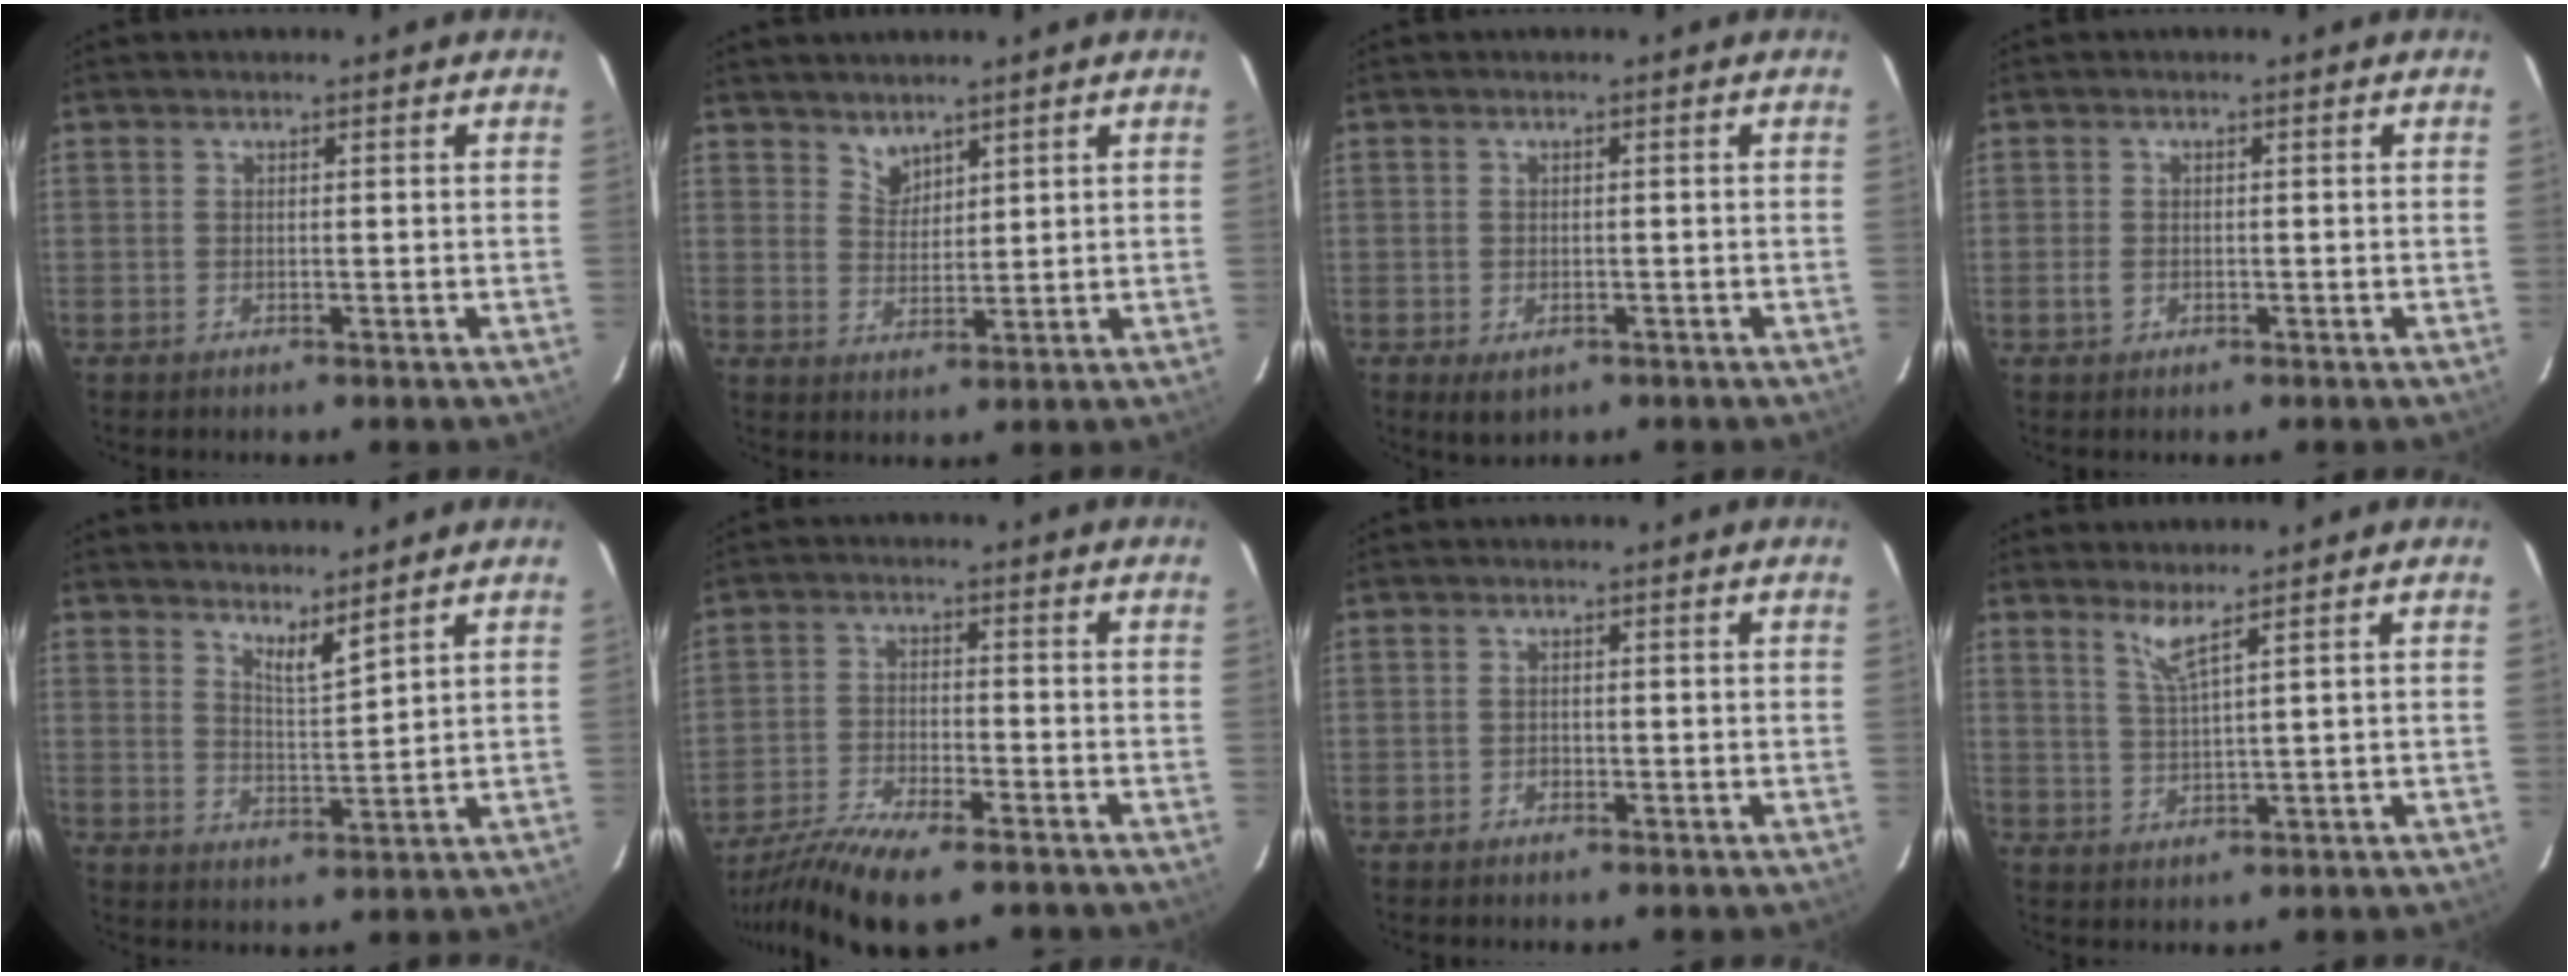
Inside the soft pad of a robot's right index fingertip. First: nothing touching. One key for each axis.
{"total": 3.3, "fx": 2.9, "fy": 1.5, "fz": 0.5, "tx": -0.002, "ty": 0.002, "tz": 0.055}
{"total": 3.2, "fx": -1.4, "fy": 2.2, "fz": 1.8, "tx": -0.034, "ty": -0.008, "tz": -0.017}
{"total": 1.7, "fx": -0.6, "fy": 1.4, "fz": 0.6, "tx": -0.013, "ty": 0.002, "tz": -0.010}
{"total": 4.3, "fx": 3.7, "fy": 0.2, "fz": 2.2, "tx": -0.037, "ty": -0.011, "tz": 0.060}
{"total": 13.0, "fx": -10.4, "fy": 3.0, "fz": 7.3, "tx": -0.170, "ty": -0.032, "tz": -0.191}
{"total": 0.8, "fx": -0.4, "fy": 0.6, "fz": 0.1, "tx": -0.002, "ty": -0.001, "tz": -0.005}
{"total": 3.3, "fx": 2.4, "fy": -0.7, "fz": 2.2, "tx": -0.048, "ty": -0.010, "tz": 0.047}